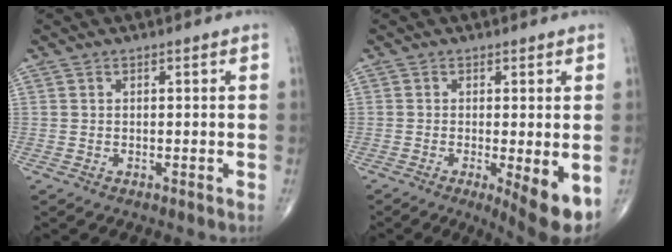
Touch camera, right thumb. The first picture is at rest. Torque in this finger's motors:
{"motor_torque": [-0.09, 0.68, 0.13, -0.13, 0.06]}